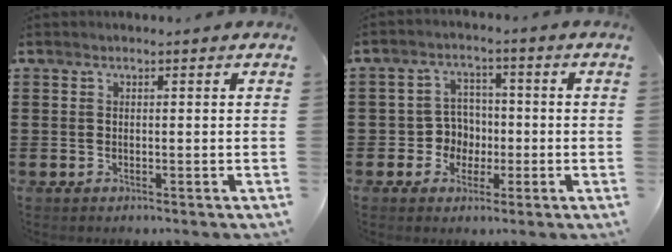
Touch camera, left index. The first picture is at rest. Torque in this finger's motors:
{"motor_torque": [0.41, 0.30, 0.07, 0.01]}